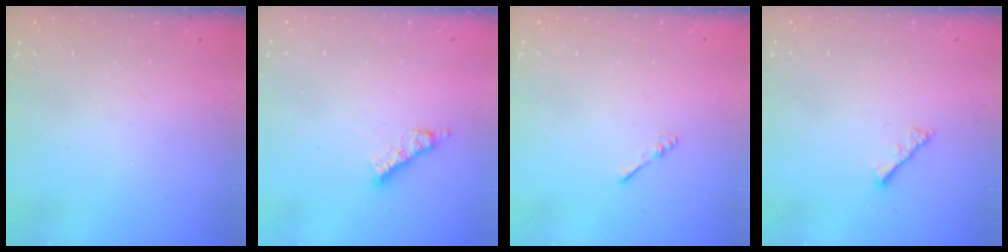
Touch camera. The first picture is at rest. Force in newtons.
{"total": 6.1, "press": 6.1, "slide": 0.4}
{"total": 2.2, "press": 2.2, "slide": 0.4}
{"total": 2.8, "press": 2.8, "slide": 0.6}